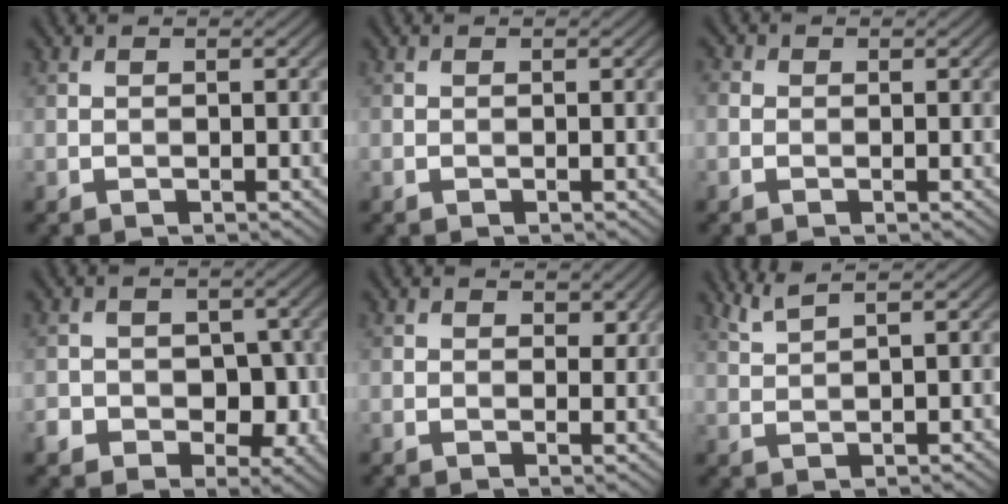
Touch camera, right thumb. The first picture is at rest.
{"total": 0.0}
{"total": 1.3, "force": [-0.2, 1.1, 0.5], "torque": [-0.009, -0.002, -0.006]}
{"total": 5.6, "force": [-1.7, 4.5, 2.8], "torque": [-0.042, -0.007, -0.027]}
{"total": 1.7, "force": [0.9, 1.1, 0.9], "torque": [-0.013, -0.004, 0.016]}
{"total": 3.0, "force": [2.1, 0.5, 2.1], "torque": [-0.038, 0.012, 0.047]}